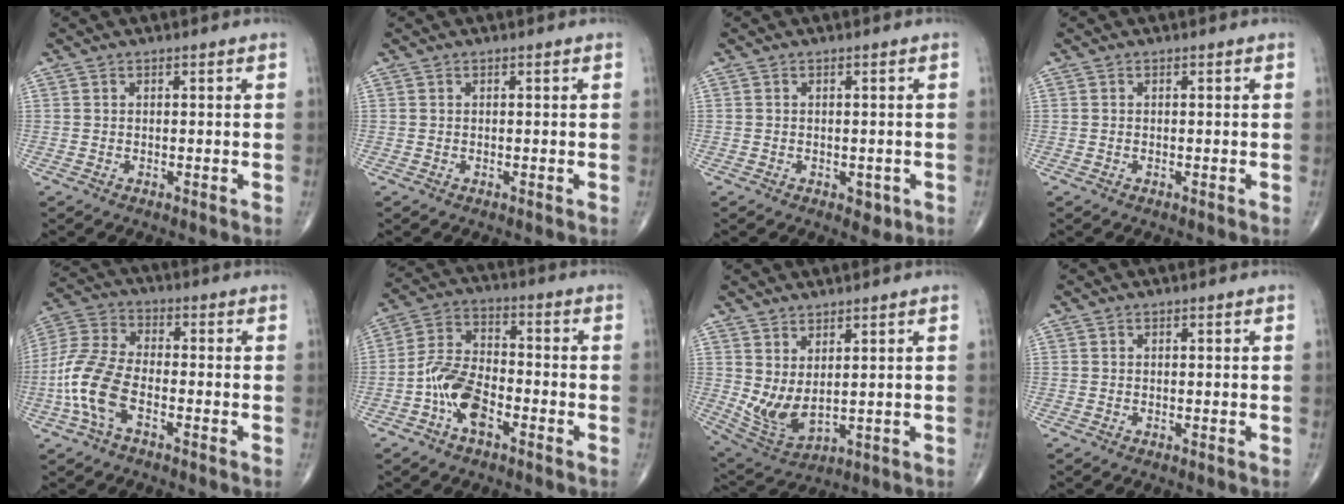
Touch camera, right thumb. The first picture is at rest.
{"total": 0.0}
{"total": 2.3, "force": [-0.8, 1.5, 1.5], "torque": [-0.008, 0.000, -0.006]}
{"total": 0.0}
{"total": 11.7, "force": [-3.9, 5.8, 9.4], "torque": [-0.214, 0.027, -0.083]}
{"total": 10.0, "force": [-4.2, 5.2, 7.5], "torque": [-0.144, 0.034, -0.085]}
{"total": 7.9, "force": [2.0, 3.6, 6.7], "torque": [-0.133, -0.026, 0.057]}
{"total": 0.0}